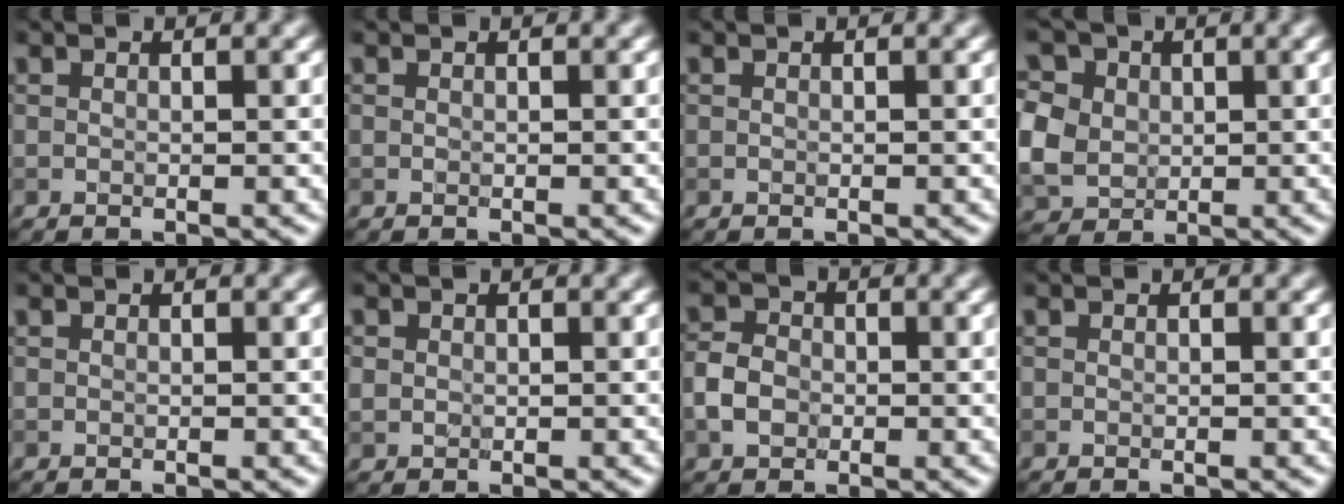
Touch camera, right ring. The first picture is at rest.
{"total": 0.0}
{"total": 0.0}
{"total": 9.9, "force": [2.6, 8.1, 5.1], "torque": [-0.105, 0.024, 0.023]}
{"total": 0.0}
{"total": 1.1, "force": [0.3, 1.0, 0.4], "torque": [-0.004, -0.001, 0.006]}
{"total": 3.0, "force": [-0.8, 2.4, 1.7], "torque": [-0.035, 0.003, -0.020]}
{"total": 0.0}